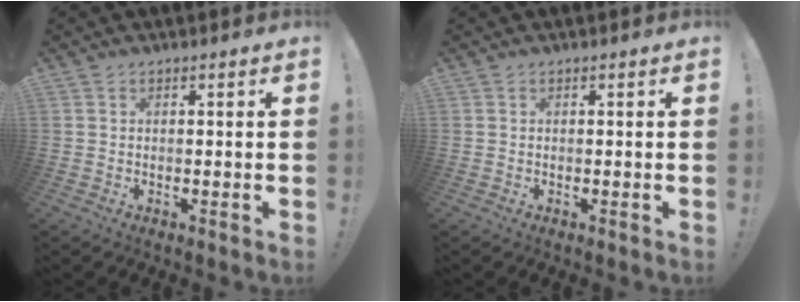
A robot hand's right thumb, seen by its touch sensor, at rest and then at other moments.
{"total": 0.0}